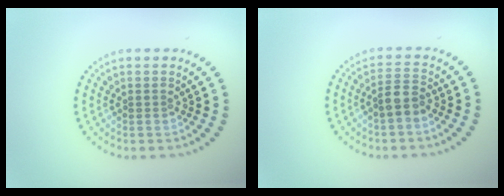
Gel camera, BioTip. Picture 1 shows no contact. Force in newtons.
{"total": 2.0, "press": 1.8, "slide": 0.9}